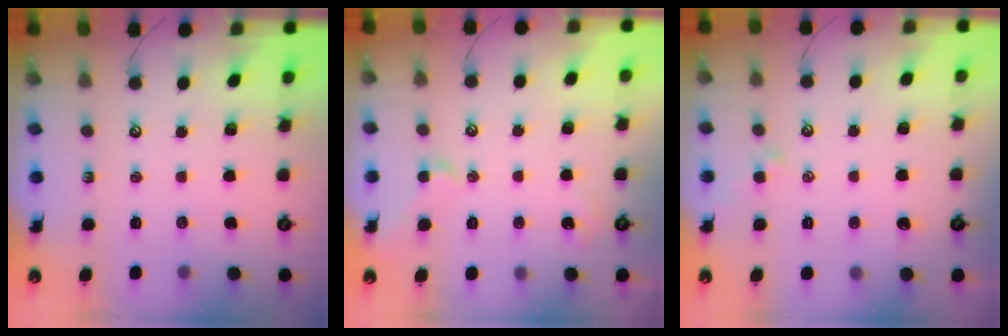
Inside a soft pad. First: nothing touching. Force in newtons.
{"total": 2.0, "press": 1.9, "slide": 0.5}
{"total": 2.5, "press": 2.5, "slide": 0.4}